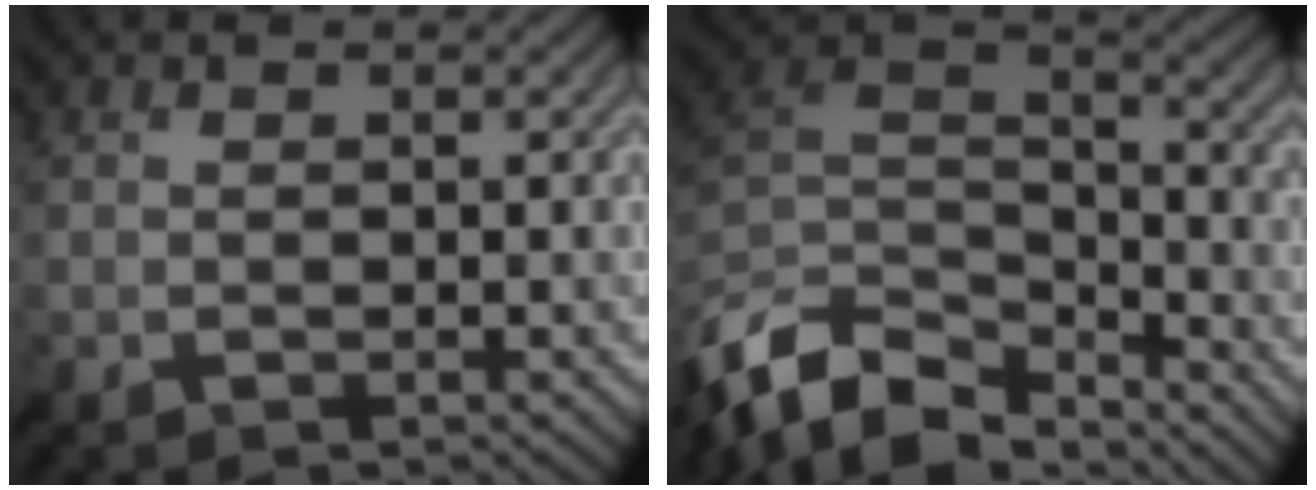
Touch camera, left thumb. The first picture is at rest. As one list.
[{"total": 13.5, "force": [-9.9, 6.2, 6.8], "torque": [-0.186, -0.009, -0.175]}]